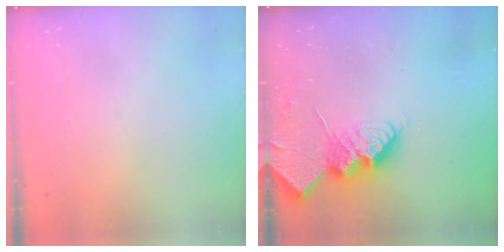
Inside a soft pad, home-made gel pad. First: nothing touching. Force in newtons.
{"total": 14.0, "press": 13.9, "slide": 1.3}